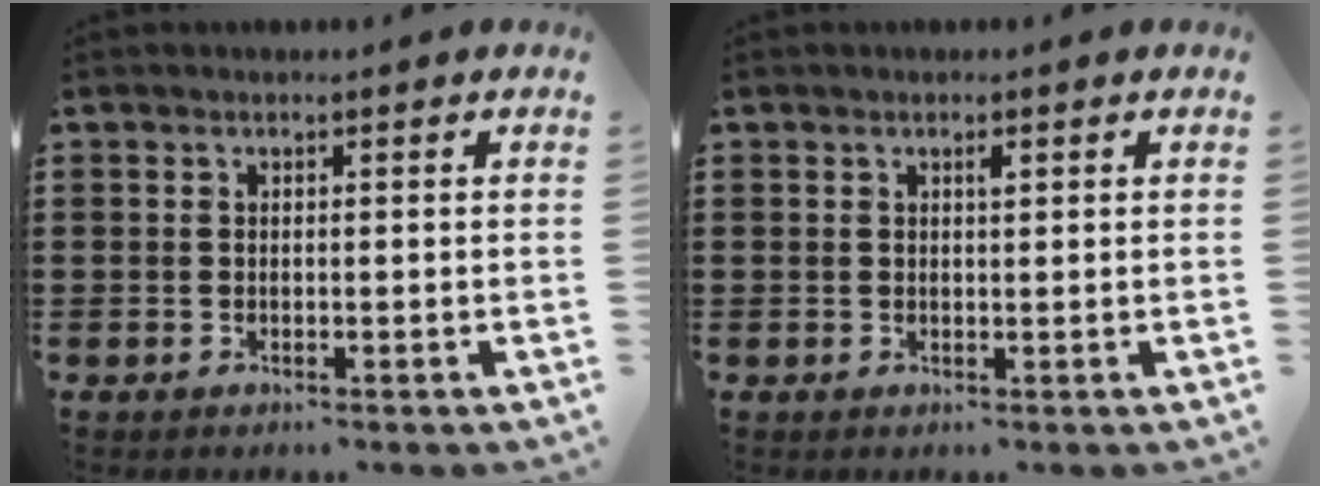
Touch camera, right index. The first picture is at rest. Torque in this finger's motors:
{"motor_torque": [0.17, -0.13, 0.00, 0.01]}